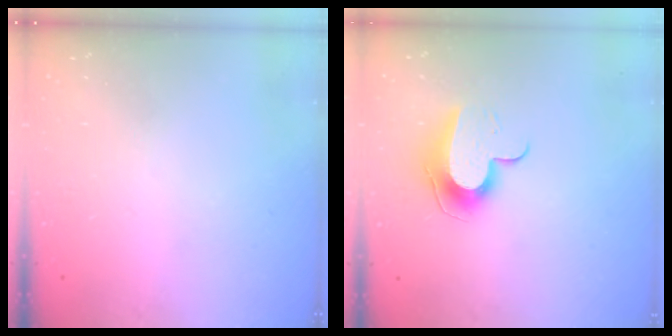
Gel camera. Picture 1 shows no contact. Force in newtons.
{"total": 10.5, "press": 10.5, "slide": 0.1}